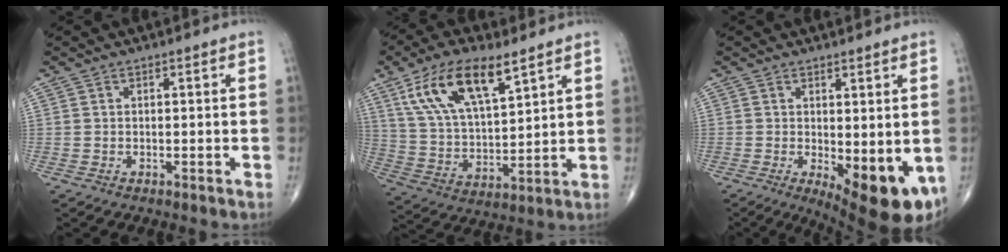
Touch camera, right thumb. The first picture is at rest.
{"total": 16.0, "force": [8.7, 6.3, 11.8], "torque": [-0.205, -0.027, 0.170]}
{"total": 11.9, "force": [-2.8, 4.2, 10.7], "torque": [-0.135, -0.028, -0.024]}